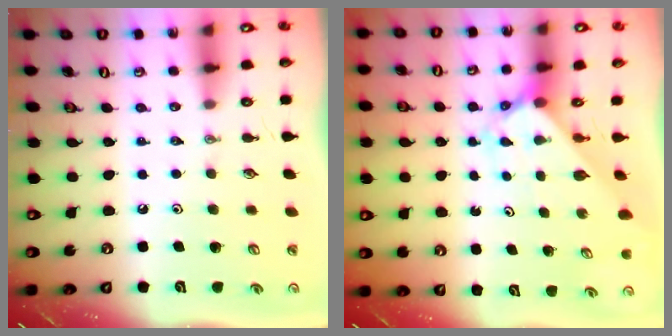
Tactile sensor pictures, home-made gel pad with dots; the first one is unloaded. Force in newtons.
{"total": 2.2, "press": 2.2, "slide": 0.2}